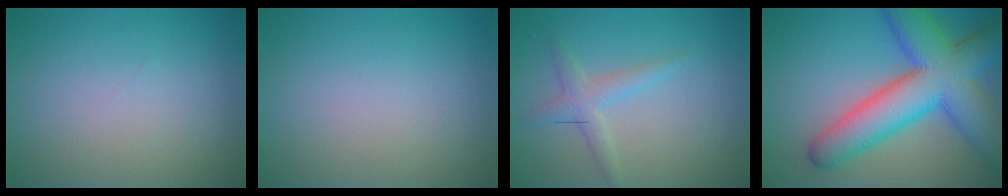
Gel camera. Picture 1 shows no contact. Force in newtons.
{"total": 0.0}
{"total": 2.1, "press": 2.1, "slide": 0.1}
{"total": 11.3, "press": 11.3, "slide": 0.3}